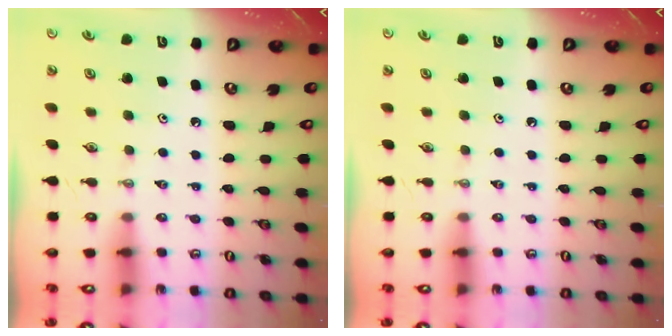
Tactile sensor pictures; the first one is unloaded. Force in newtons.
{"total": 0.0}